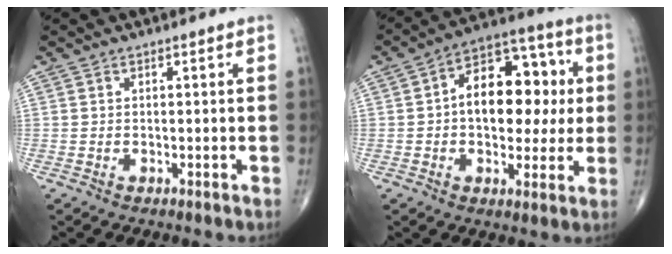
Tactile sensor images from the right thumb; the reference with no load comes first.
{"total": 16.5, "force": [1.4, 10.3, 12.8], "torque": [-0.145, 0.030, 0.014]}